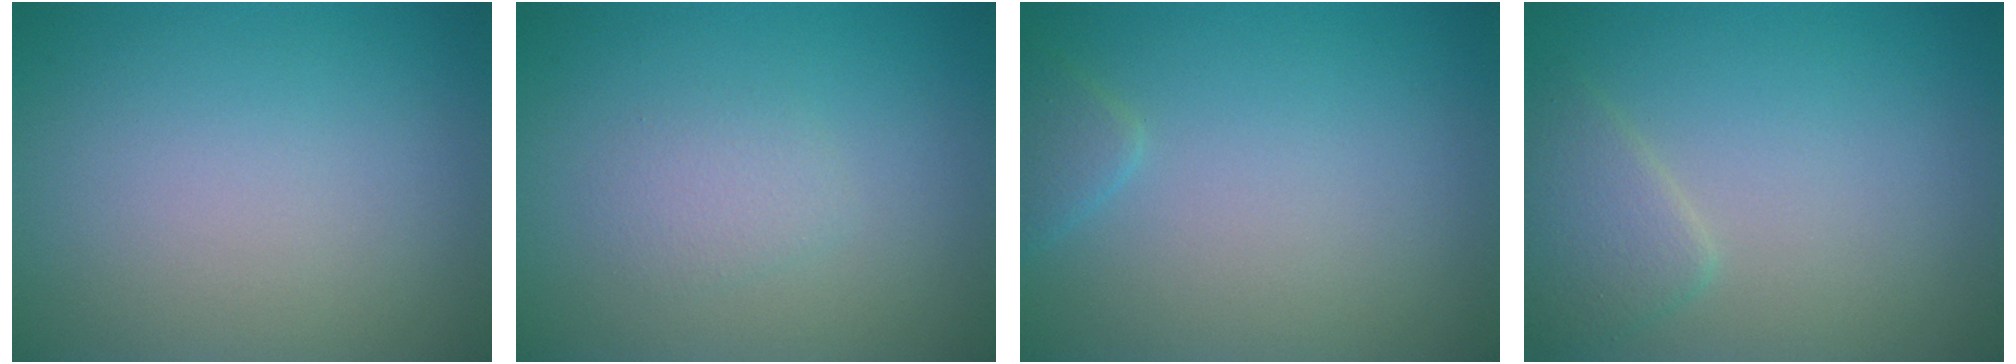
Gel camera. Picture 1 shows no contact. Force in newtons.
{"total": 1.4, "press": 1.4, "slide": 0.1}
{"total": 1.3, "press": 1.3, "slide": 0.0}
{"total": 2.3, "press": 2.3, "slide": 0.0}